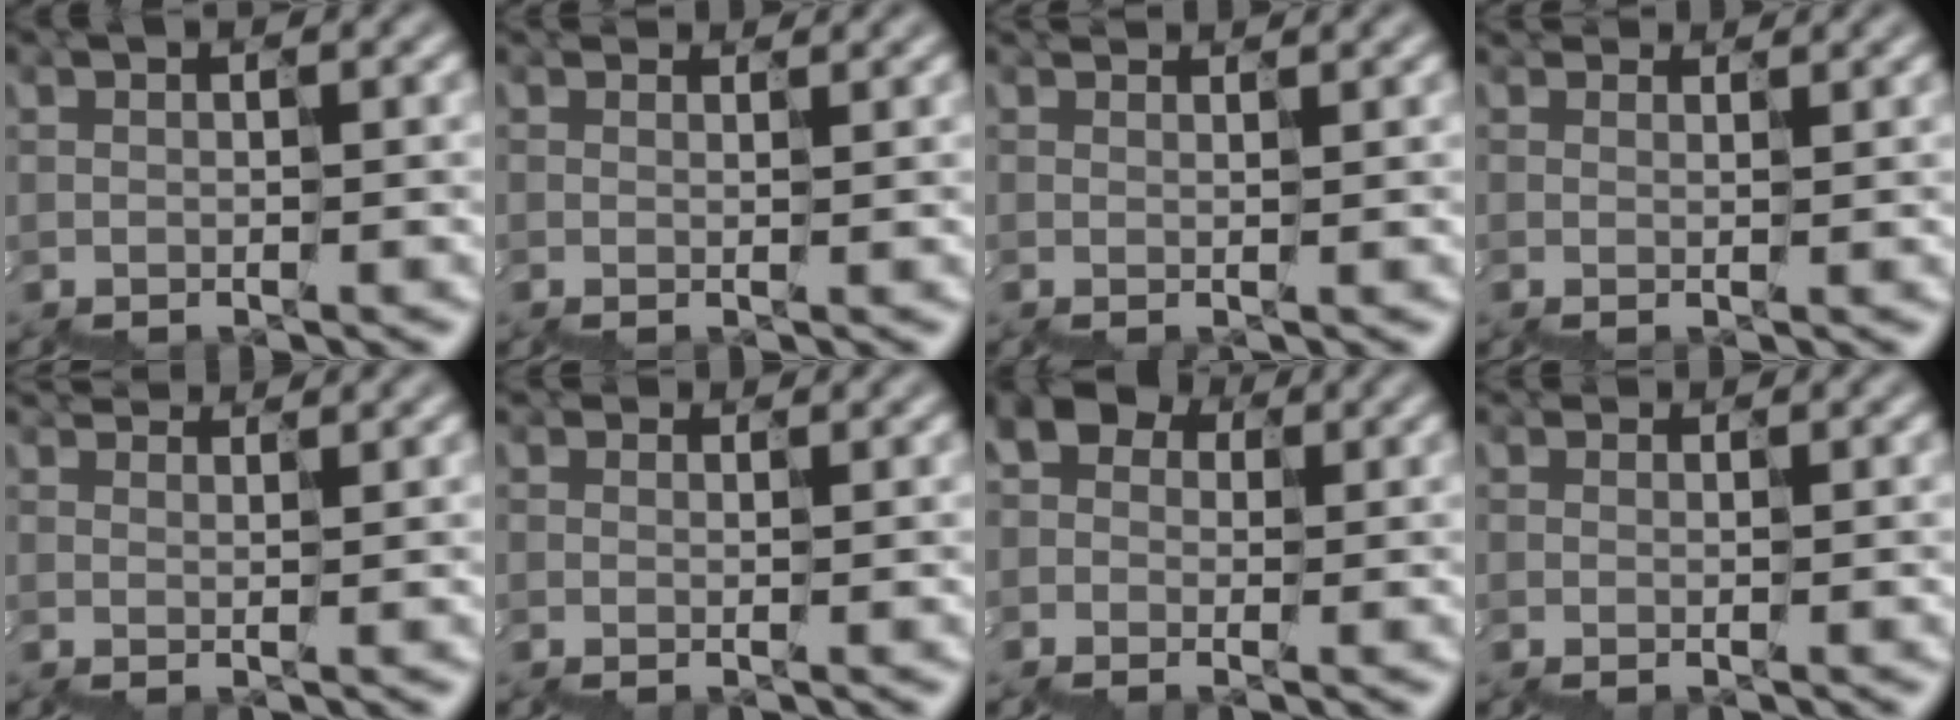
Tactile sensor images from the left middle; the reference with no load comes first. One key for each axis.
{"total": 2.3, "fx": 1.5, "fy": 1.2, "fz": 1.3, "tx": -0.005, "ty": 0.023, "tz": 0.016}
{"total": 2.0, "fx": 1.4, "fy": 1.0, "fz": 1.1, "tx": -0.001, "ty": 0.023, "tz": 0.015}
{"total": 3.1, "fx": 2.5, "fy": 1.3, "fz": 1.3, "tx": -0.013, "ty": 0.027, "tz": 0.034}
{"total": 3.1, "fx": 2.7, "fy": 1.1, "fz": 1.0, "tx": -0.007, "ty": 0.030, "tz": 0.038}
{"total": 0.9, "fx": 0.7, "fy": 0.6, "fz": 0.3, "tx": 0.008, "ty": 0.011, "tz": 0.005}
{"total": 3.4, "fx": 0.1, "fy": 3.2, "fz": 1.0, "tx": -0.046, "ty": 0.012, "tz": -0.007}
{"total": 0.0}